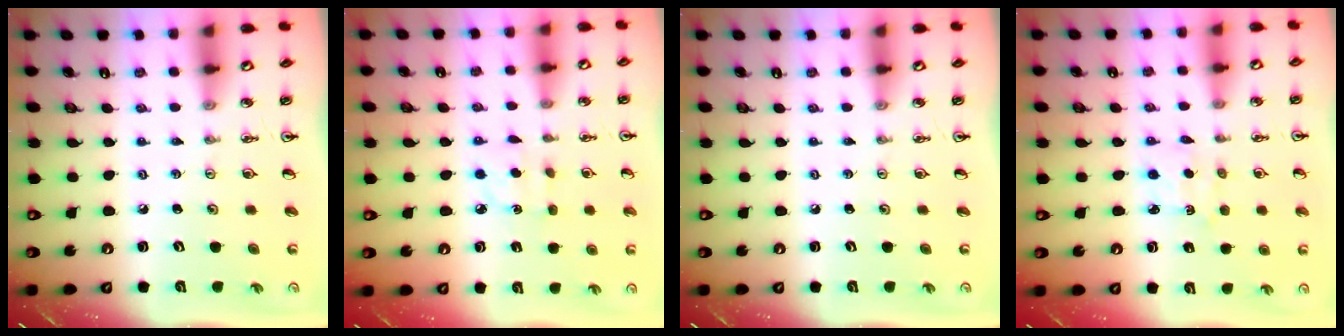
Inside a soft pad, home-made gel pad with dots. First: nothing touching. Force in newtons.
{"total": 4.5, "press": 4.5, "slide": 0.5}
{"total": 0.0}
{"total": 3.1, "press": 3.1, "slide": 0.2}